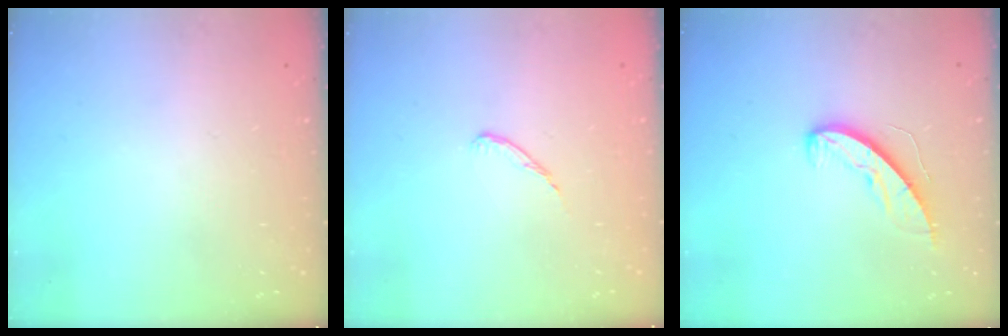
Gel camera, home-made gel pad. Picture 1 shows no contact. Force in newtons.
{"total": 3.6, "press": 3.6, "slide": 0.3}
{"total": 8.2, "press": 8.2, "slide": 0.4}